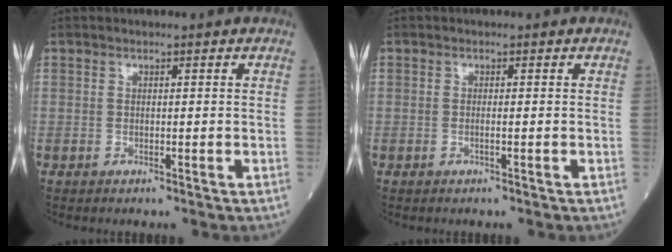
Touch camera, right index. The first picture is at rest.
{"total": 0.6, "force": [-0.2, -0.1, 0.5], "torque": [-0.009, 0.000, -0.007]}